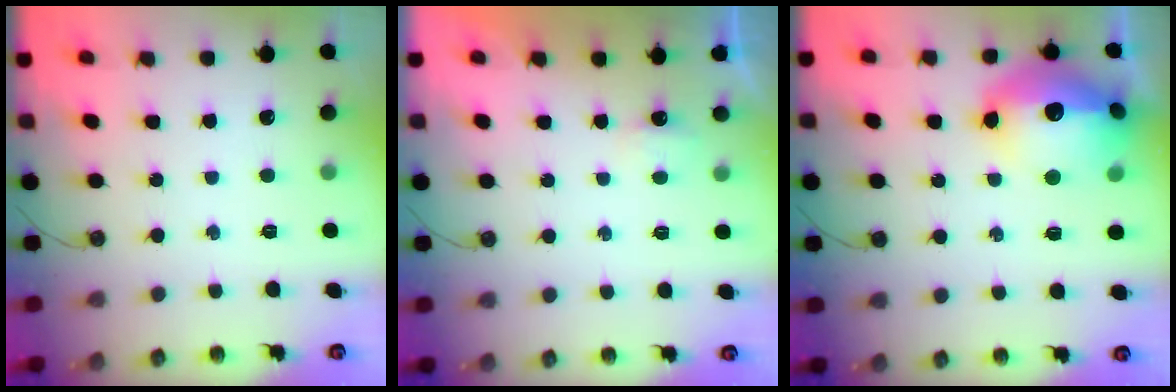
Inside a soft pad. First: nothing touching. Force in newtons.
{"total": 2.6, "press": 2.6, "slide": 0.4}
{"total": 20.8, "press": 20.8, "slide": 1.7}